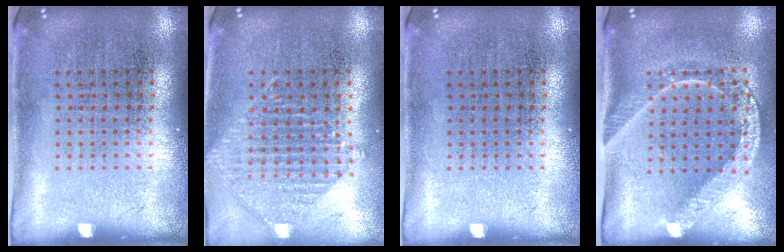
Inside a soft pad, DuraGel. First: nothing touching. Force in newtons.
{"total": 1.0, "press": 1.0, "slide": 0.1}
{"total": 0.0}
{"total": 2.0, "press": 1.6, "slide": 1.3}